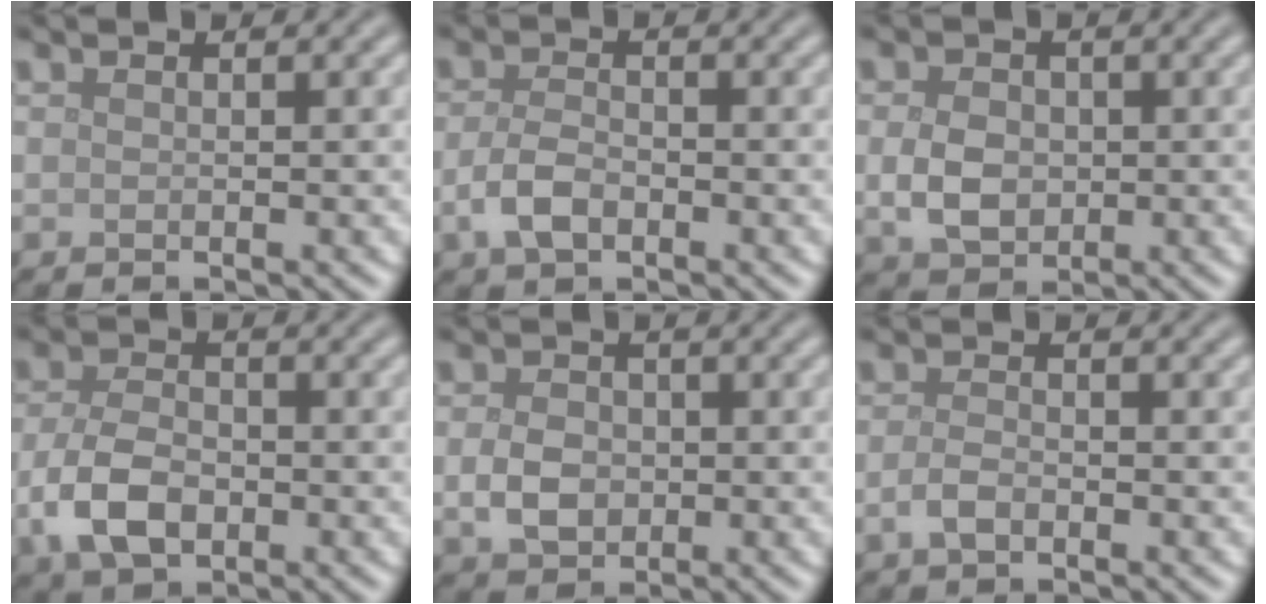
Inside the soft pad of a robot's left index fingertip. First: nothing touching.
{"total": 2.8, "force": [-1.1, 1.5, 2.1], "torque": [-0.044, -0.001, -0.026]}
{"total": 3.6, "force": [-0.2, 2.8, 2.3], "torque": [-0.047, -0.002, -0.006]}
{"total": 5.0, "force": [-1.7, 3.1, 3.6], "torque": [-0.077, -0.004, -0.036]}
{"total": 3.1, "force": [-0.4, 2.4, 1.9], "torque": [-0.040, -0.001, -0.011]}
{"total": 1.6, "force": [-0.8, 0.8, 1.2], "torque": [-0.027, -0.001, -0.019]}